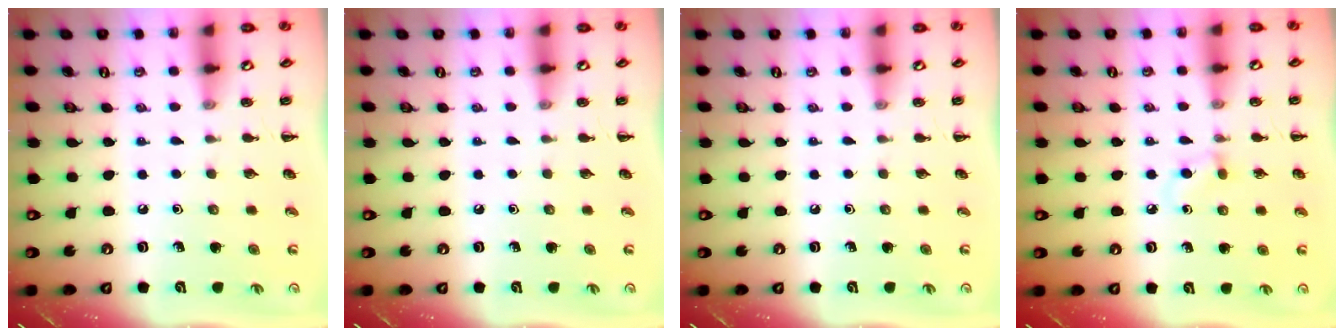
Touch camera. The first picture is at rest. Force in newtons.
{"total": 0.0}
{"total": 0.0}
{"total": 4.1, "press": 3.8, "slide": 1.7}